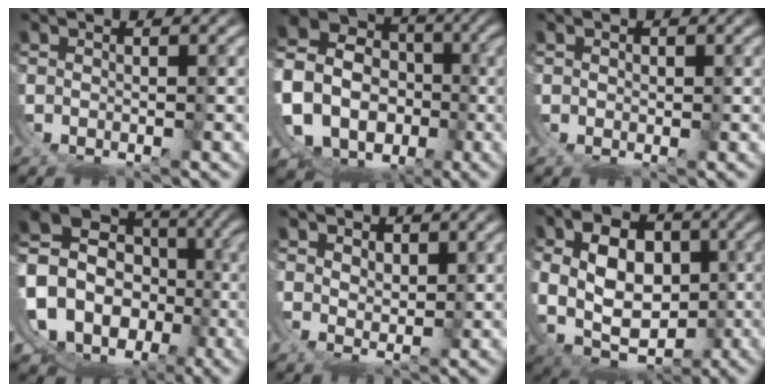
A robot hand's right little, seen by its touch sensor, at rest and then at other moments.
{"total": 15.2, "force": [0.4, 13.5, 6.9], "torque": [-0.143, -0.025, -0.004]}
{"total": 0.5, "force": [0.5, 0.2, 0.0], "torque": [0.000, -0.009, 0.012]}
{"total": 17.0, "force": [-0.8, 15.4, 7.2], "torque": [-0.171, -0.044, -0.015]}
{"total": 3.2, "force": [2.9, -1.1, -0.7], "torque": [0.020, 0.004, 0.051]}
{"total": 11.3, "force": [0.3, 9.5, 6.1], "torque": [-0.150, -0.044, 0.015]}